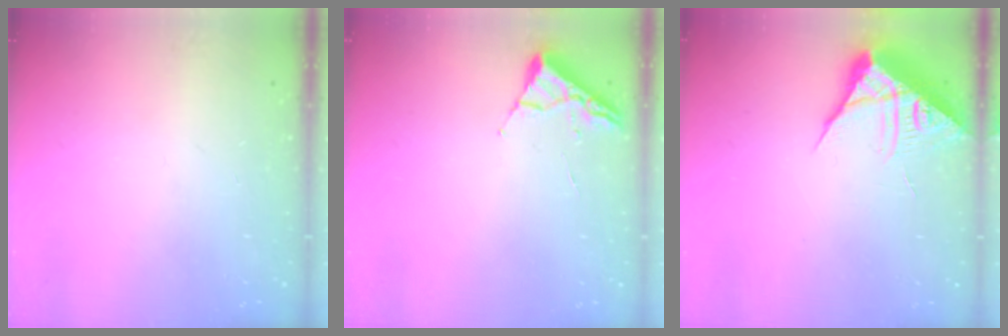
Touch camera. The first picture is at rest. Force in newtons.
{"total": 2.6, "press": 2.6, "slide": 0.3}
{"total": 8.2, "press": 8.2, "slide": 0.7}